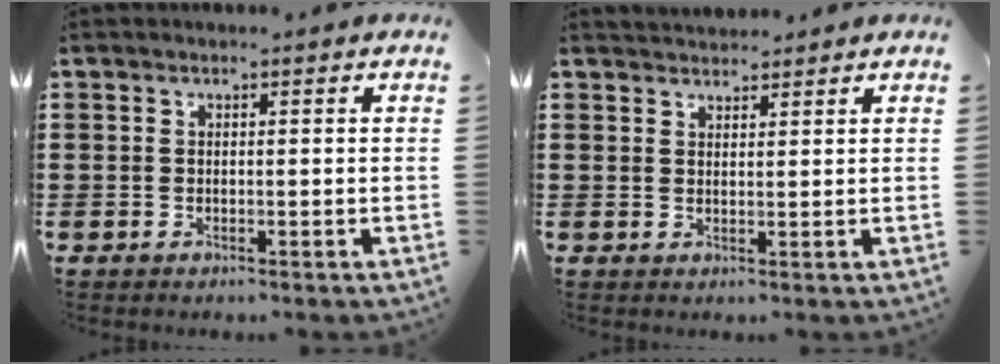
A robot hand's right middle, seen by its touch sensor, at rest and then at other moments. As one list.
[{"total": 1.8, "force": [1.7, 0.4, -0.3], "torque": [-0.001, 0.002, 0.035]}]